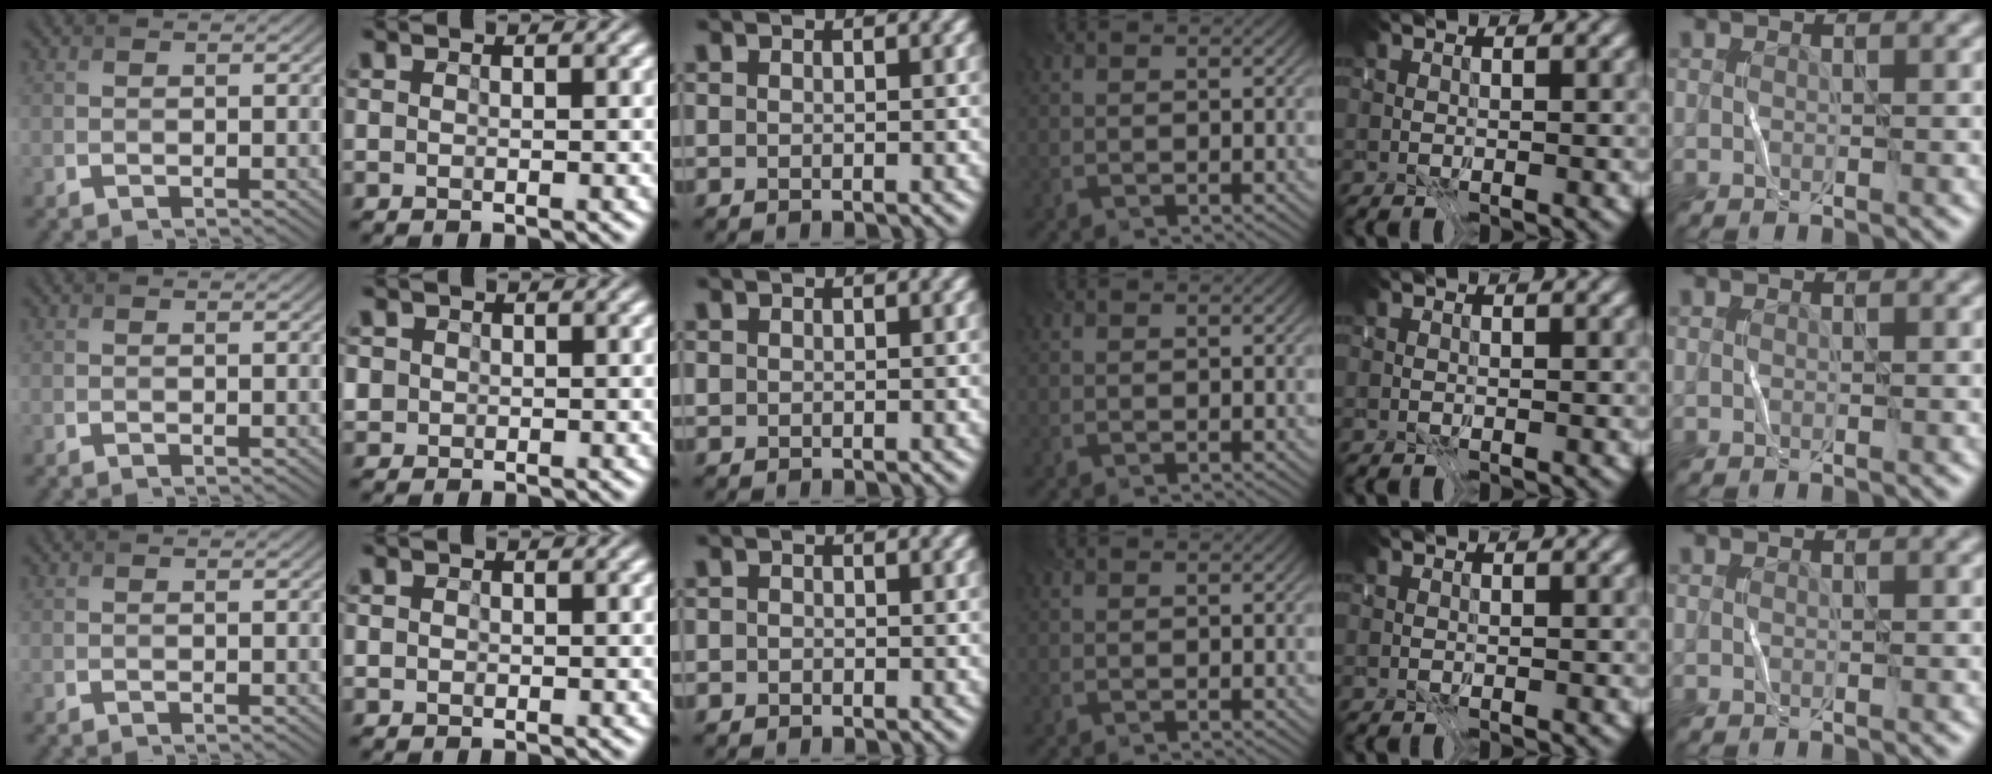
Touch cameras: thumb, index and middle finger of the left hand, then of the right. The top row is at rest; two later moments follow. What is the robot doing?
{"motion": "fold", "object": "receipt paper"}